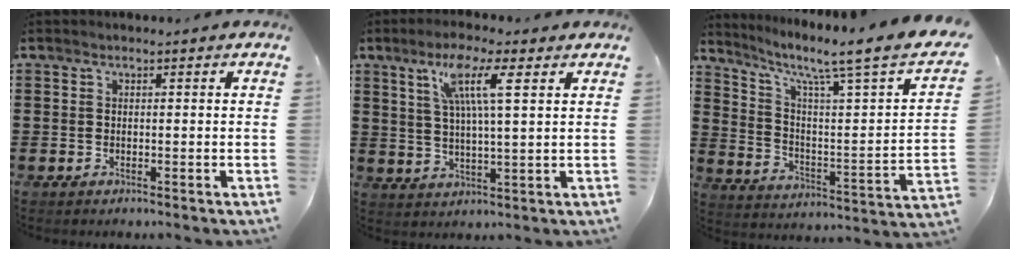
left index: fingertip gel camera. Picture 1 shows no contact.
{"total": 8.3, "force": [4.1, 1.5, 7.1], "torque": [-0.142, 0.006, 0.067]}
{"total": 6.2, "force": [4.2, -0.1, 4.6], "torque": [-0.106, -0.042, 0.056]}